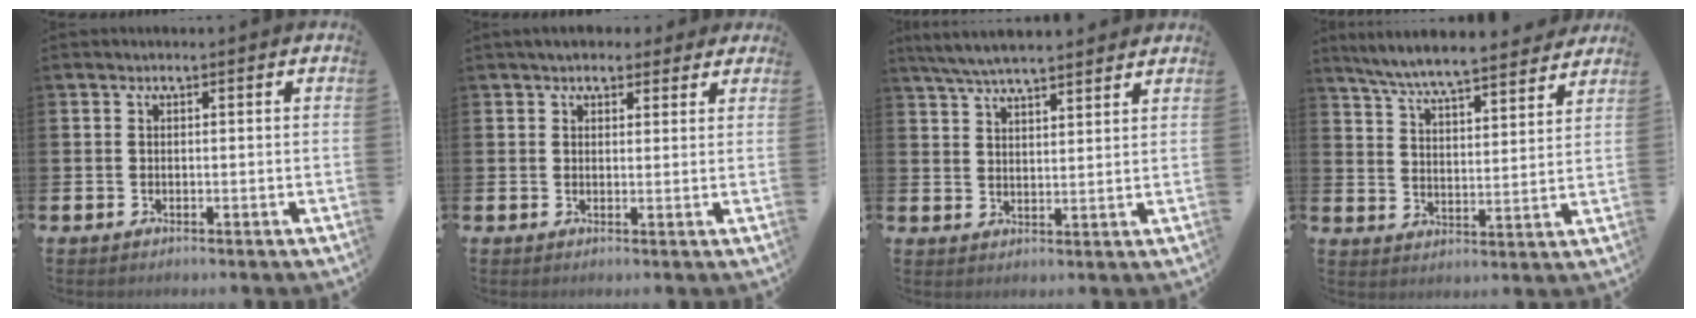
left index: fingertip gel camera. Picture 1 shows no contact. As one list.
[{"total": 4.1, "force": [3.7, 1.7, 0.6], "torque": [-0.015, -0.009, 0.068]}, {"total": 5.9, "force": [5.6, 0.7, 1.7], "torque": [-0.056, -0.018, 0.105]}, {"total": 7.1, "force": [6.8, 0.3, 2.0], "torque": [-0.069, -0.043, 0.121]}]